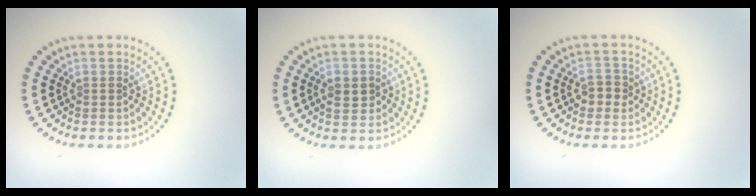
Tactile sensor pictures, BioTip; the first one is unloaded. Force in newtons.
{"total": 2.2, "press": 2.2, "slide": 0.1}
{"total": 1.9, "press": 1.8, "slide": 0.6}